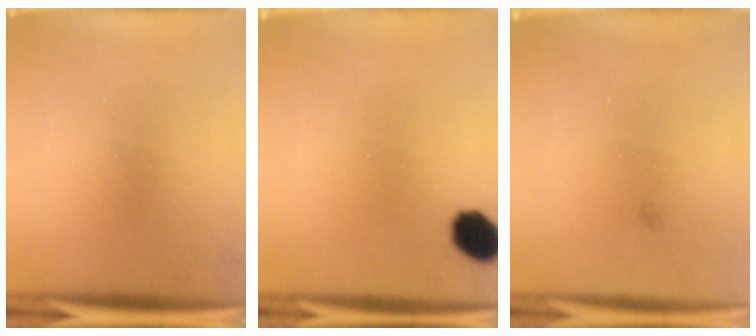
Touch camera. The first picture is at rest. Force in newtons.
{"total": 7.1}
{"total": 0.6}